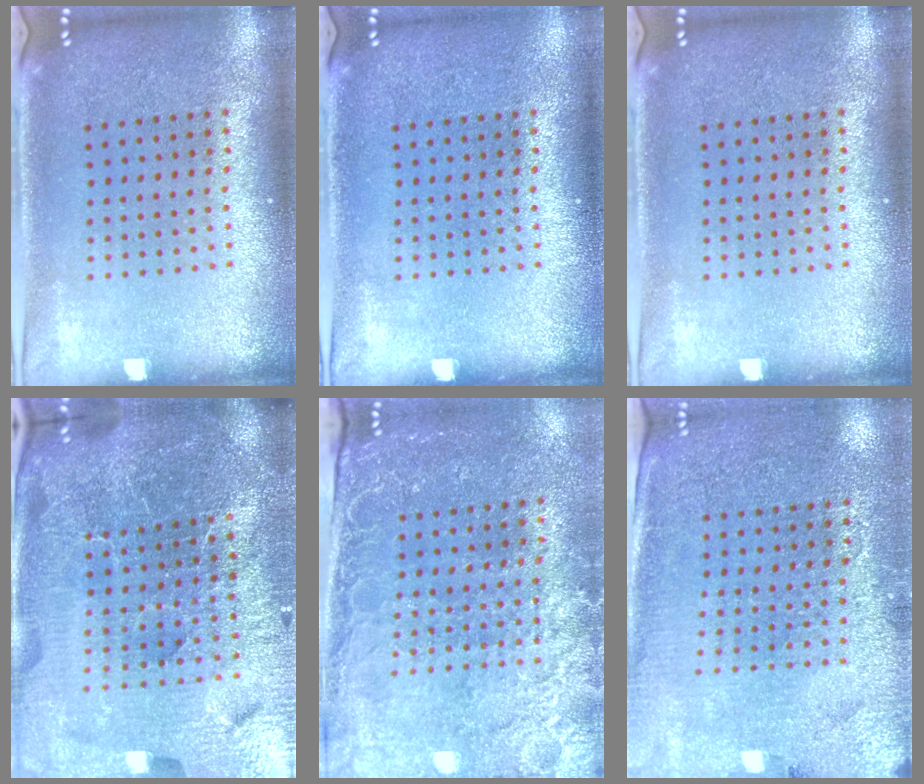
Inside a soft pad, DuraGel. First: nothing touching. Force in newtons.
{"total": 0.0}
{"total": 0.0}
{"total": 6.2, "press": 5.5, "slide": 3.0}
{"total": 3.0, "press": 2.8, "slide": 1.1}
{"total": 3.0, "press": 2.9, "slide": 0.8}